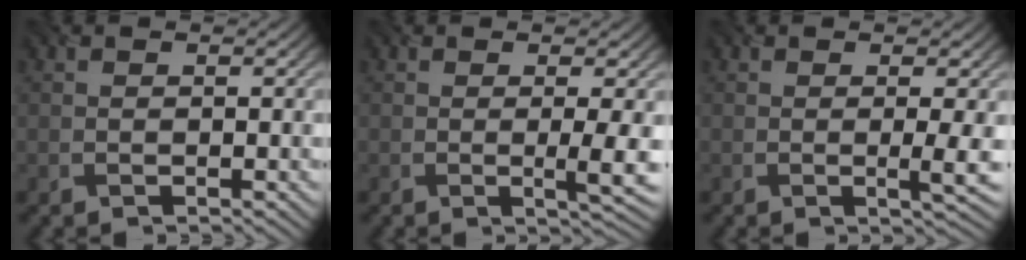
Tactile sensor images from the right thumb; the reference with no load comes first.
{"total": 3.1, "force": [0.0, 0.3, 3.1], "torque": [-0.059, -0.002, -0.002]}
{"total": 2.4, "force": [0.1, 0.1, 2.4], "torque": [-0.049, -0.003, -0.001]}